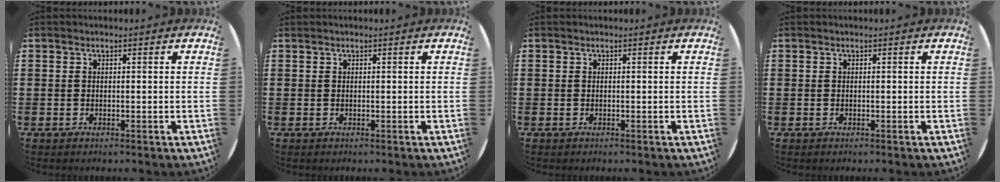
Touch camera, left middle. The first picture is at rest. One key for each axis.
{"total": 0.0}
{"total": 0.0}
{"total": 0.0}